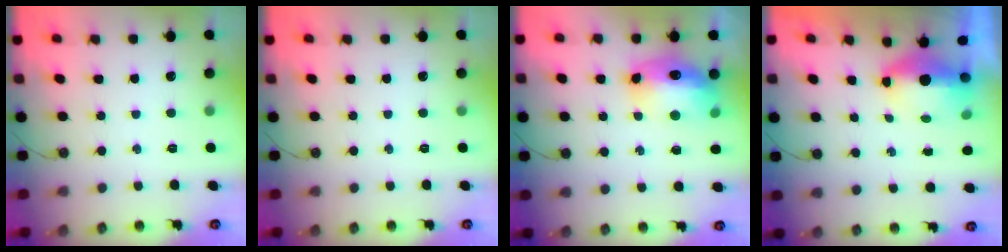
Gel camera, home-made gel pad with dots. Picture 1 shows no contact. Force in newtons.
{"total": 0.0}
{"total": 14.4, "press": 14.4, "slide": 1.3}
{"total": 8.4, "press": 7.1, "slide": 4.6}